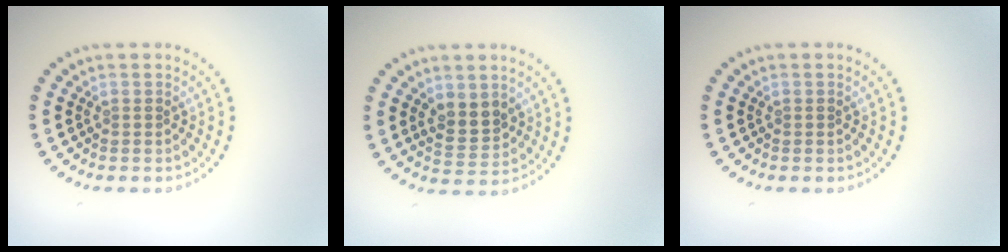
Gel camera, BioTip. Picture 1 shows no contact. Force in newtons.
{"total": 2.7, "press": 2.5, "slide": 0.8}
{"total": 0.0}